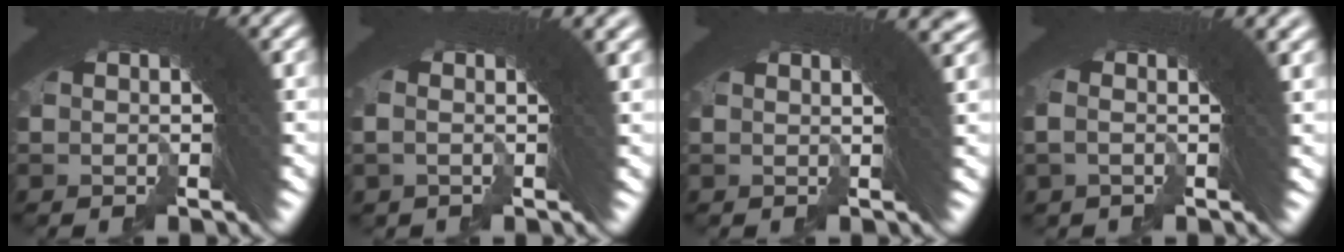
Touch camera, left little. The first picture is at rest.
{"total": 2.0, "force": [0.7, 0.1, 1.9], "torque": [-0.012, 0.023, 0.000]}
{"total": 5.1, "force": [2.6, 1.2, 4.2], "torque": [-0.030, 0.026, 0.027]}
{"total": 1.8, "force": [0.4, 0.0, 1.7], "torque": [-0.012, 0.021, -0.004]}